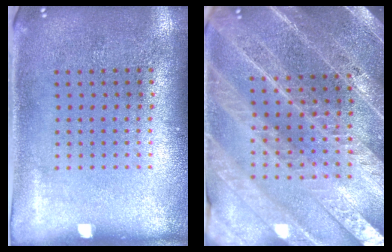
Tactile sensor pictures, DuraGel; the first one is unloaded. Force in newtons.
{"total": 4.3, "press": 3.9, "slide": 1.8}